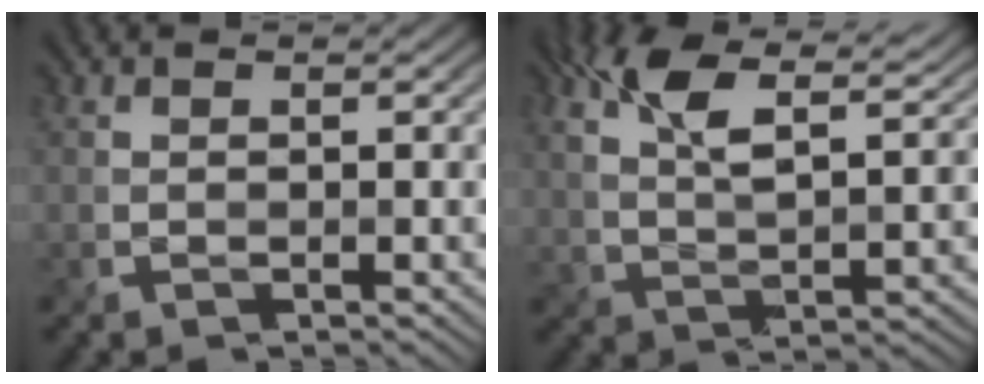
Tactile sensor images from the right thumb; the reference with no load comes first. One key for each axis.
{"total": 9.6, "fx": 5.3, "fy": 3.3, "fz": 7.2, "tx": -0.159, "ty": 0.012, "tz": 0.097}